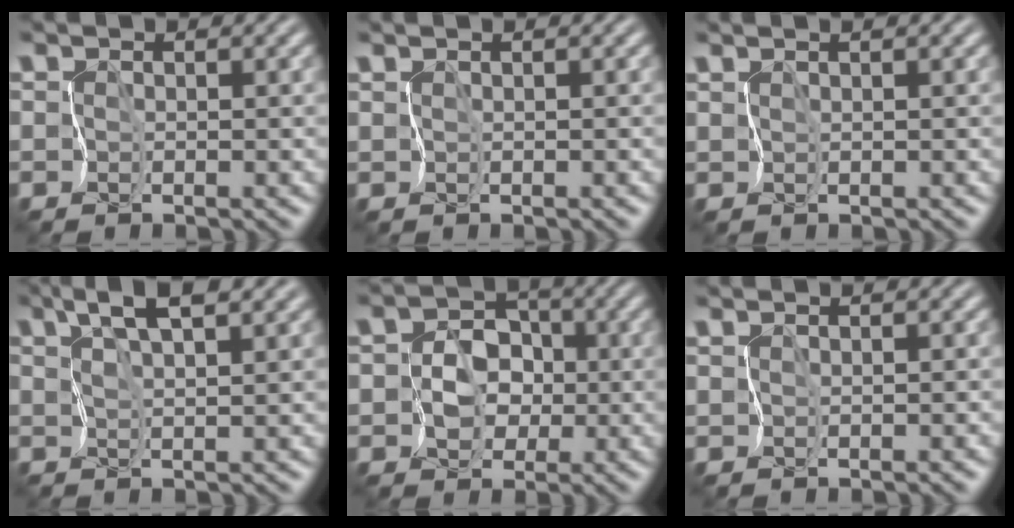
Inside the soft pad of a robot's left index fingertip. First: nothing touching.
{"total": 0.9, "force": [0.7, 0.0, 0.6], "torque": [-0.014, 0.002, 0.012]}
{"total": 1.6, "force": [1.3, 0.1, 0.9], "torque": [-0.023, 0.005, 0.018]}
{"total": 3.5, "force": [2.2, 0.7, 2.7], "torque": [-0.056, 0.006, 0.040]}
{"total": 3.9, "force": [-1.1, 3.3, 1.7], "torque": [-0.011, 0.000, -0.031]}
{"total": 1.2, "force": [0.8, 0.2, 0.8], "torque": [-0.014, 0.005, 0.012]}